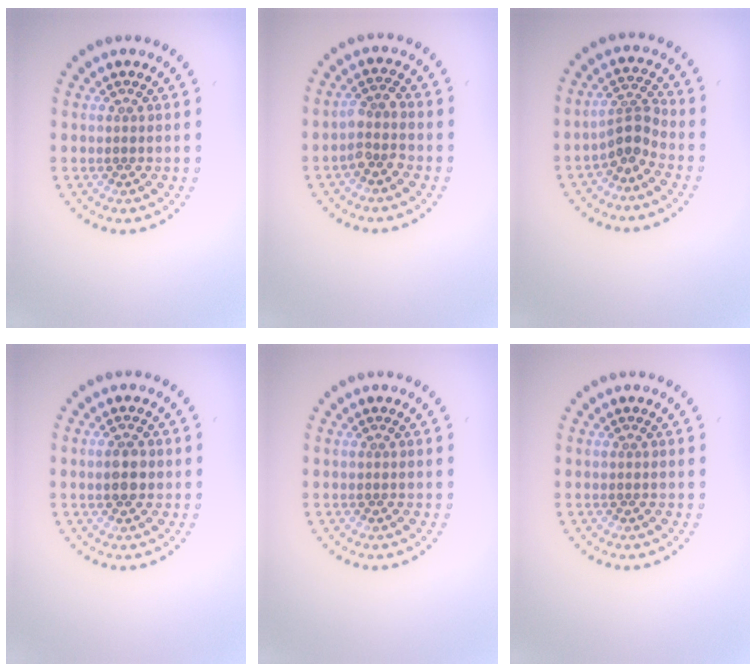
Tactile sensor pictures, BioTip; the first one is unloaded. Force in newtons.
{"total": 2.1, "press": 1.6, "slide": 1.3}
{"total": 2.5, "press": 1.7, "slide": 1.8}
{"total": 2.5, "press": 2.5, "slide": 0.2}
{"total": 0.0}
{"total": 0.0}